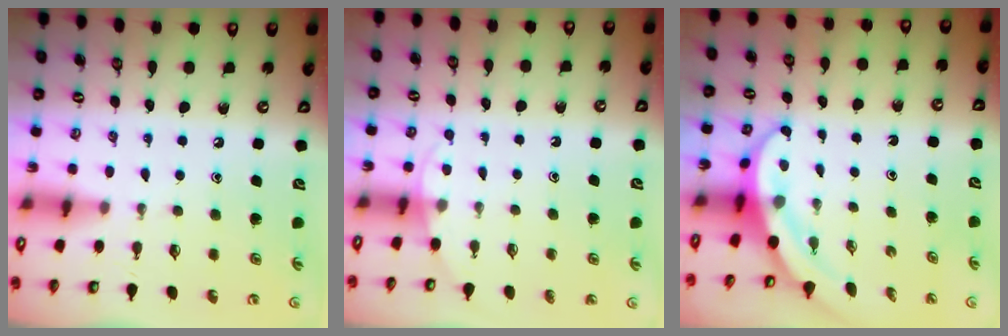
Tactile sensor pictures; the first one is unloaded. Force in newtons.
{"total": 3.8, "press": 3.8, "slide": 0.3}
{"total": 3.9, "press": 3.8, "slide": 0.3}